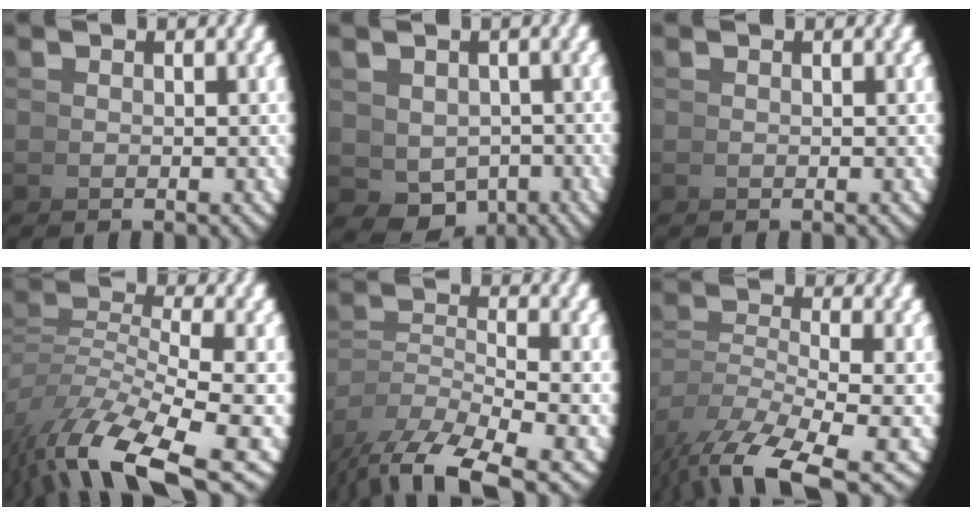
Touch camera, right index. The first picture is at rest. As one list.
[{"total": 4.4, "force": [-2.2, 3.3, 2.0], "torque": [-0.042, -0.038, -0.013]}, {"total": 0.0}, {"total": 6.7, "force": [-3.1, 2.4, 5.4], "torque": [-0.107, -0.032, -0.029]}, {"total": 5.4, "force": [-3.3, 2.6, 3.4], "torque": [-0.068, -0.023, -0.041]}, {"total": 6.6, "force": [-3.4, 3.0, 4.7], "torque": [-0.099, -0.038, -0.032]}]